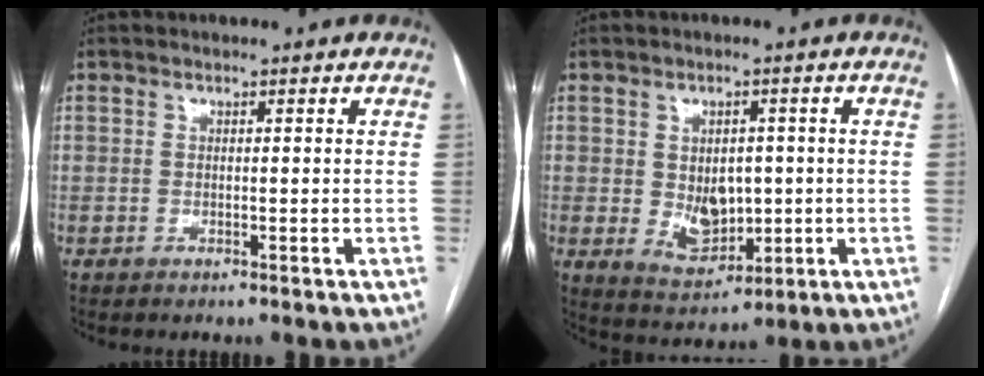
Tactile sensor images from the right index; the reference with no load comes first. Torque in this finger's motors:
{"motor_torque": [0.71, 0.33, 0.31, 0.08]}